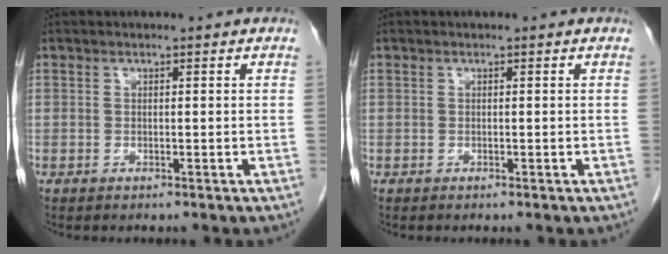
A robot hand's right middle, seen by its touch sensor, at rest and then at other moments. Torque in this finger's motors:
{"motor_torque": [0.07, -0.12, -0.04, 0.00]}